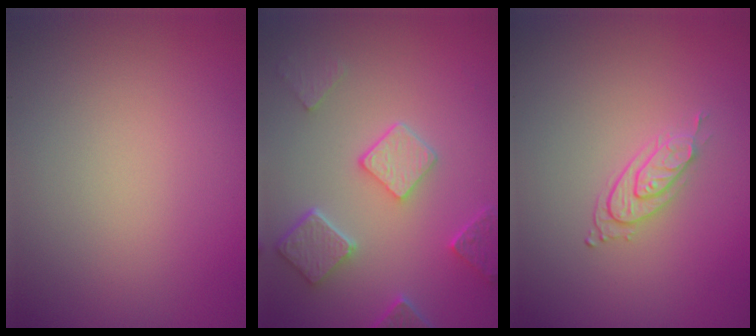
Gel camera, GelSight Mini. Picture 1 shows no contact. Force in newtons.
{"total": 4.8, "press": 3.7, "slide": 3.0}
{"total": 2.0, "press": 1.4, "slide": 1.4}